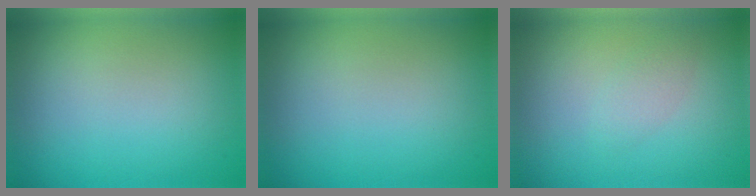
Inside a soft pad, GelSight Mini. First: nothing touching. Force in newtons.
{"total": 0.0}
{"total": 1.4, "press": 1.4, "slide": 0.1}